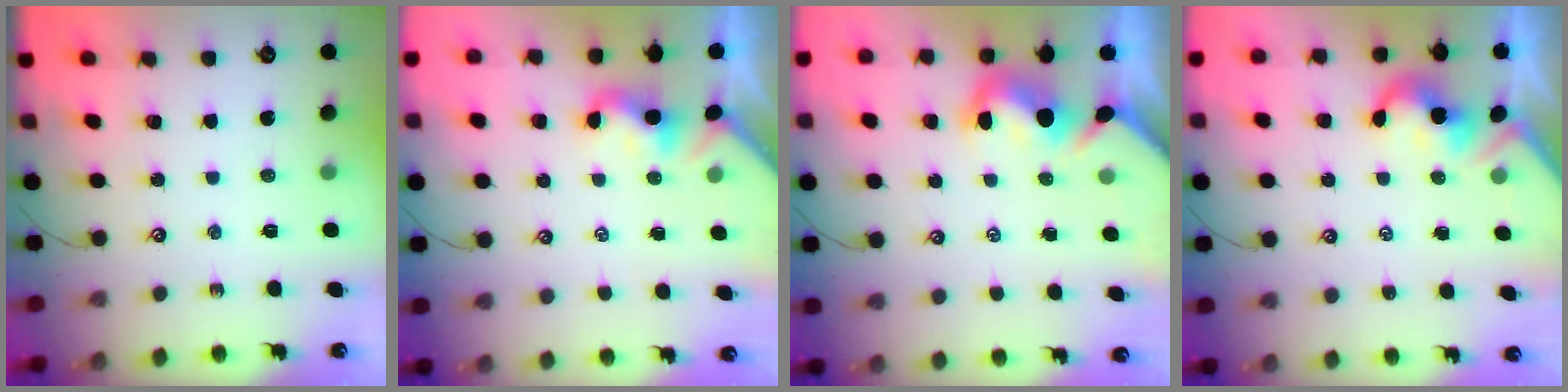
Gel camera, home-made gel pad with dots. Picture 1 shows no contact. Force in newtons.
{"total": 2.0, "press": 2.0, "slide": 0.5}
{"total": 3.5, "press": 3.3, "slide": 1.1}
{"total": 2.2, "press": 2.2, "slide": 0.4}